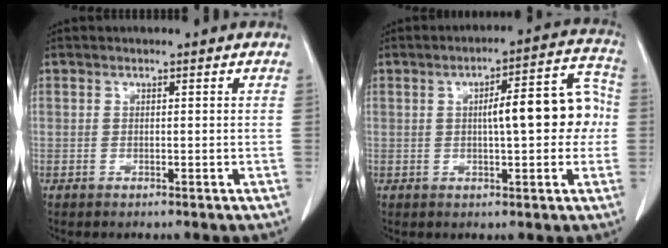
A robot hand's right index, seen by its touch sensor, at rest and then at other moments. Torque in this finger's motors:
{"motor_torque": [1.06, 0.00, 0.30, 0.10]}